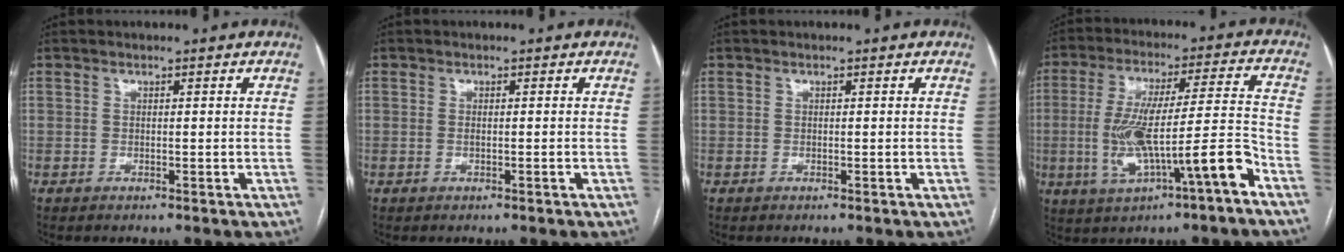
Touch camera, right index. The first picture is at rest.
{"total": 0.7, "force": [-0.1, 0.1, 0.7], "torque": [-0.012, 0.002, 0.002]}
{"total": 0.0}
{"total": 14.5, "force": [-5.1, 1.2, 13.5], "torque": [-0.248, 0.019, -0.076]}